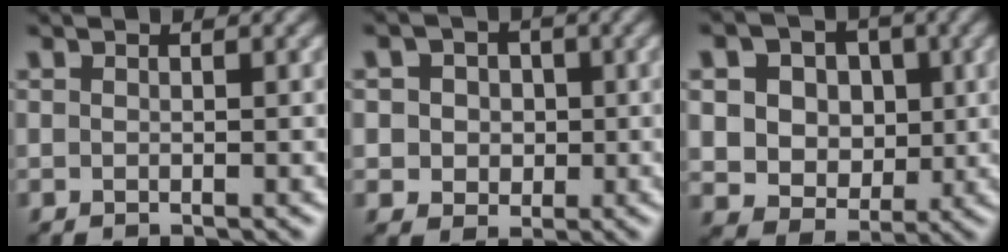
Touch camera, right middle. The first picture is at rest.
{"total": 3.7, "force": [0.6, 3.3, 1.5], "torque": [-0.016, 0.013, -0.001]}
{"total": 8.6, "force": [2.3, 7.1, 4.3], "torque": [-0.089, 0.021, 0.037]}